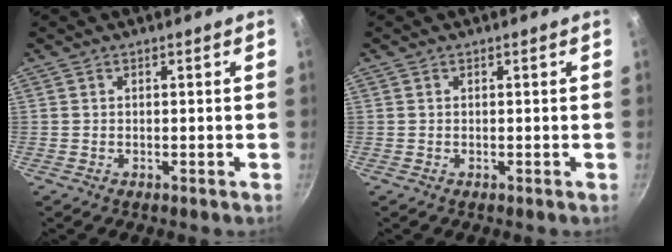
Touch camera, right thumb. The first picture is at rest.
{"total": 0.0}